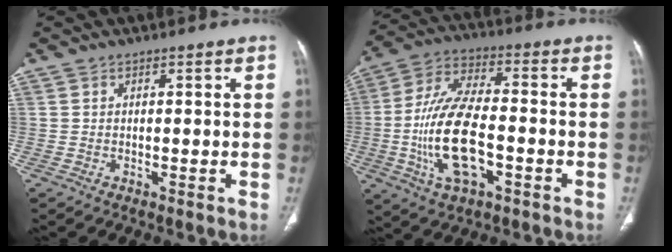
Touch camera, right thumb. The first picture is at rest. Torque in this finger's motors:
{"motor_torque": [4.02, 0.99, 2.14, -0.51, 0.74]}